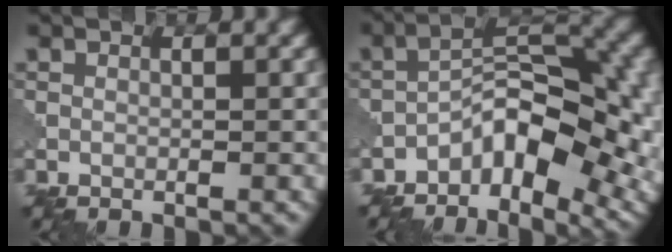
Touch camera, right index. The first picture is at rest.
{"total": 10.7, "force": [-4.4, 4.8, 8.5], "torque": [-0.118, 0.015, -0.081]}